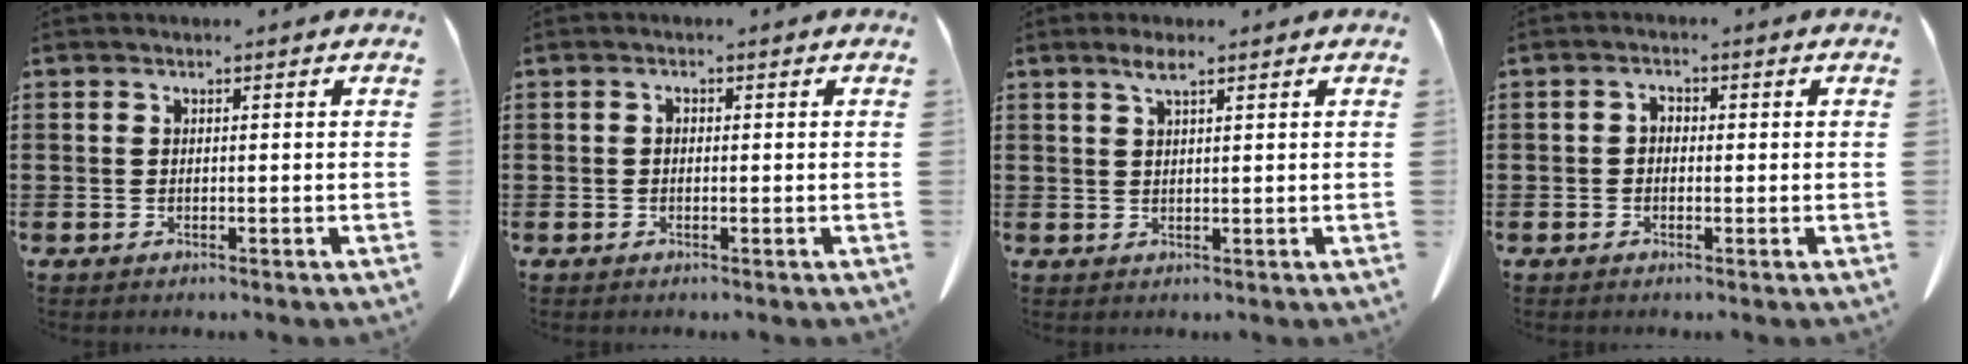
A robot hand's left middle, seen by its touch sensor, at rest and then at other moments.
{"total": 0.7, "force": [-0.3, 0.4, 0.5], "torque": [-0.011, -0.001, -0.005]}
{"total": 2.7, "force": [1.6, 0.5, 2.1], "torque": [-0.045, 0.003, 0.029]}
{"total": 1.4, "force": [-0.6, 0.9, 0.9], "torque": [-0.018, 0.003, -0.013]}